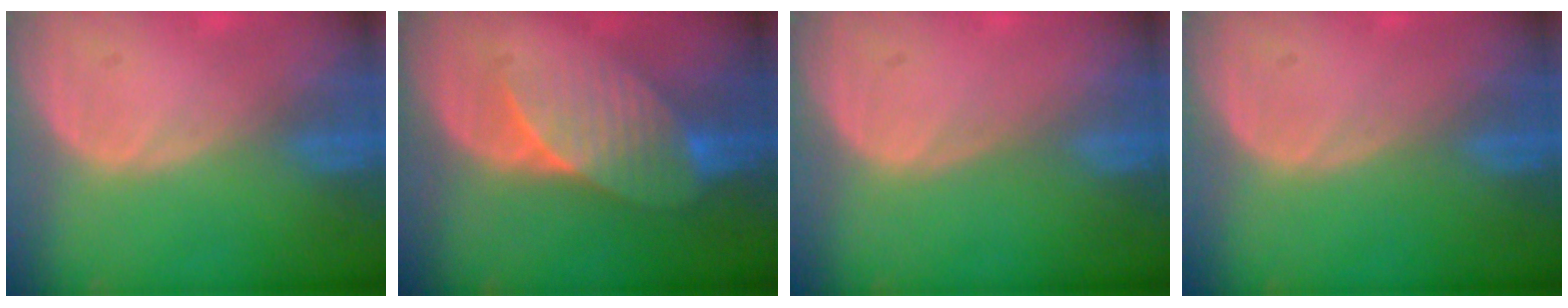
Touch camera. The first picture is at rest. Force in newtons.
{"total": 7.5, "press": 7.0, "slide": 2.7}
{"total": 0.0}
{"total": 0.0}